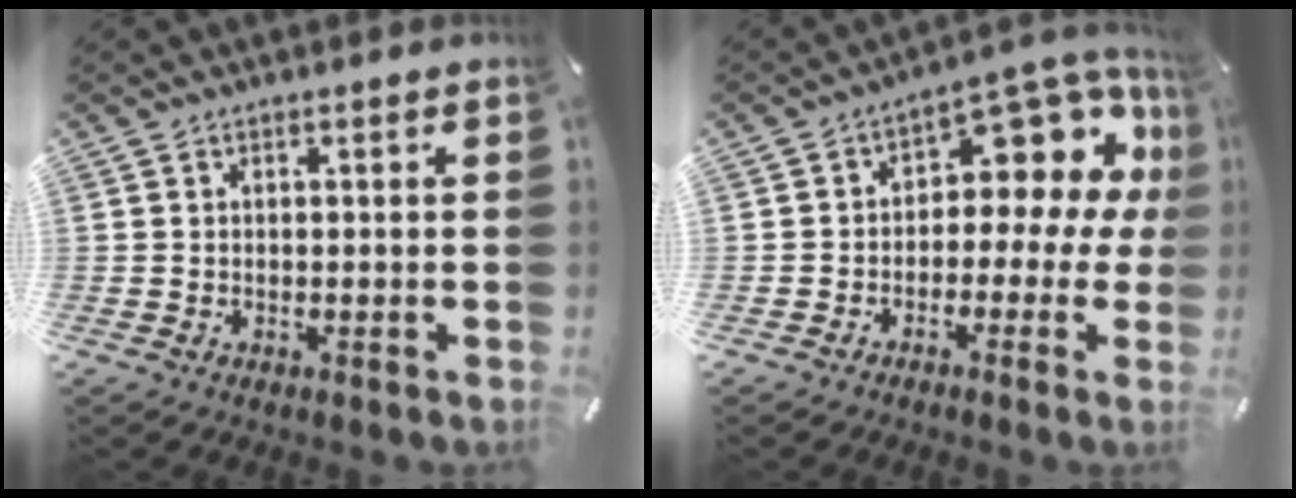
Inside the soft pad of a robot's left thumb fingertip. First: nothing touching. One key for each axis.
{"total": 10.7, "fx": 4.9, "fy": 6.1, "fz": 7.4, "tx": -0.096, "ty": -0.047, "tz": 0.079}